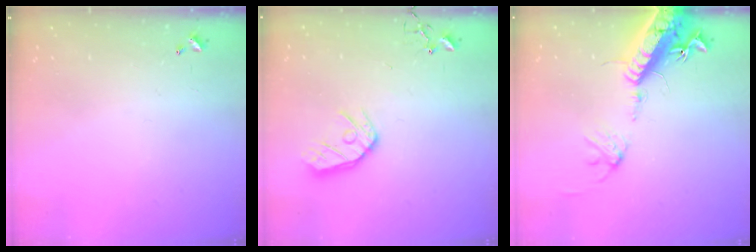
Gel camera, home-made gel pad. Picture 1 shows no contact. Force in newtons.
{"total": 10.8, "press": 10.8, "slide": 0.9}
{"total": 18.2, "press": 17.7, "slide": 4.2}